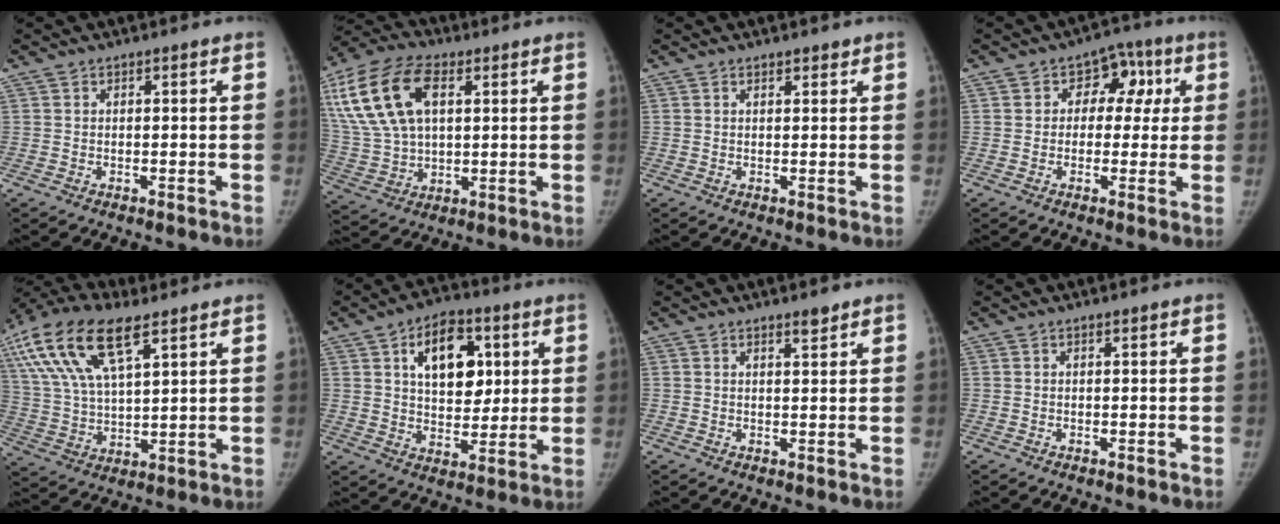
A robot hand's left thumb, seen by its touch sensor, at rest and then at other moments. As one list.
[{"total": 19.1, "force": [6.4, 11.0, 14.1], "torque": [-0.283, 0.005, 0.121]}, {"total": 1.2, "force": [1.0, 0.6, 0.3], "torque": [0.004, -0.006, 0.014]}, {"total": 7.9, "force": [1.5, 6.4, 4.4], "torque": [-0.004, 0.021, 0.010]}, {"total": 21.8, "force": [11.3, 9.5, 16.1], "torque": [-0.346, 0.003, 0.214]}, {"total": 14.4, "force": [4.8, 9.1, 10.0], "torque": [-0.106, -0.009, 0.078]}, {"total": 1.8, "force": [1.5, 0.4, 0.9], "torque": [-0.003, -0.012, 0.024]}, {"total": 0.0}]